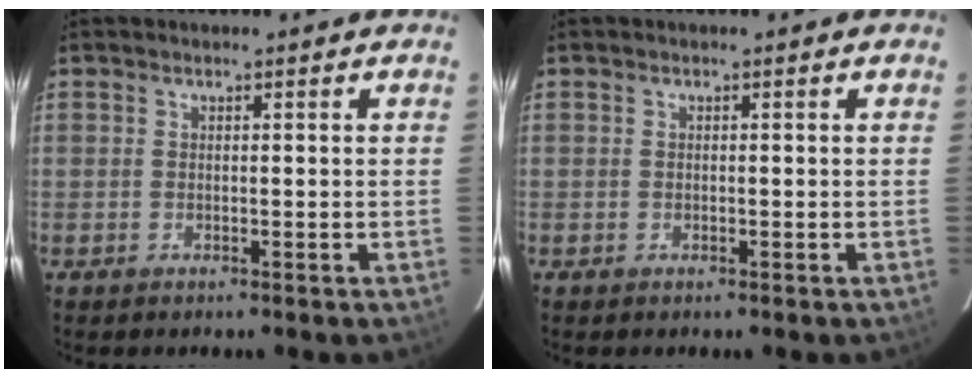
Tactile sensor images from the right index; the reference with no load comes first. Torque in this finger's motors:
{"motor_torque": [-0.11, 0.03, -0.02, 0.00]}